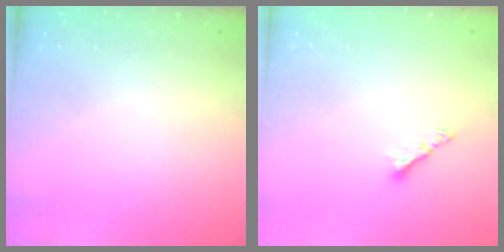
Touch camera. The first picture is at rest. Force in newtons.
{"total": 4.1, "press": 4.1, "slide": 0.5}